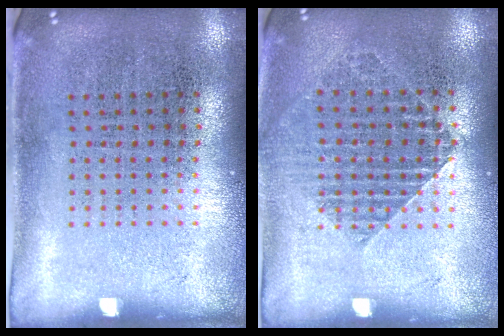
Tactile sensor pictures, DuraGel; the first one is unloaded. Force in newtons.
{"total": 1.3, "press": 1.2, "slide": 0.4}